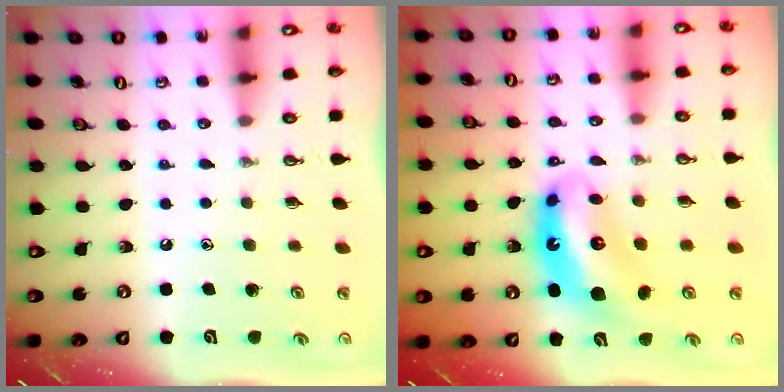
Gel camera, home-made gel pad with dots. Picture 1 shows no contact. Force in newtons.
{"total": 11.3, "press": 11.2, "slide": 1.0}